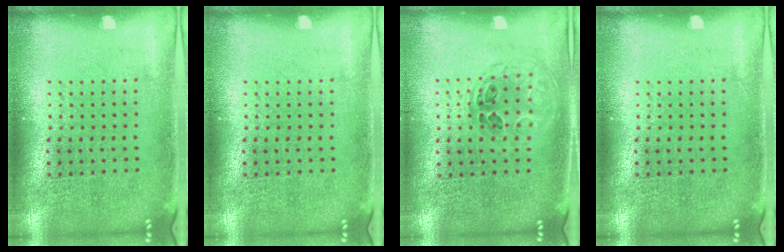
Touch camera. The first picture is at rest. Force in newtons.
{"total": 0.0}
{"total": 1.0, "press": 0.9, "slide": 0.4}
{"total": 0.0}